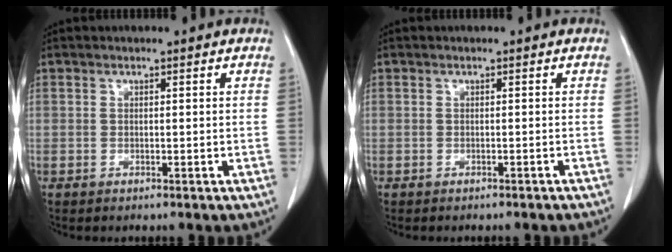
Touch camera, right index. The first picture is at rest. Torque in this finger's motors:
{"motor_torque": [0.05, 0.06, -0.02, -0.01]}